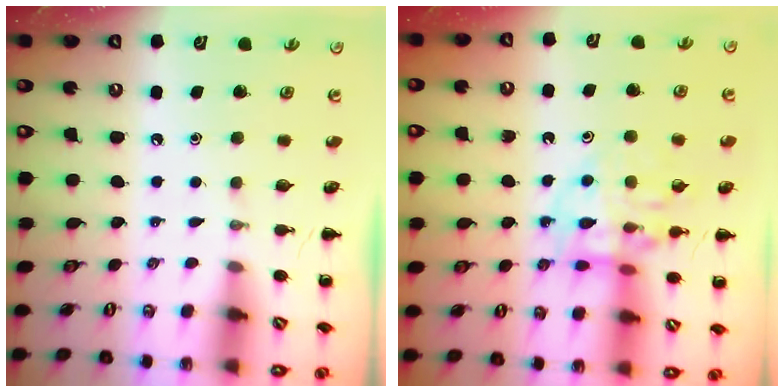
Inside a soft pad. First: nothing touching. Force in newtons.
{"total": 13.2, "press": 13.1, "slide": 1.4}